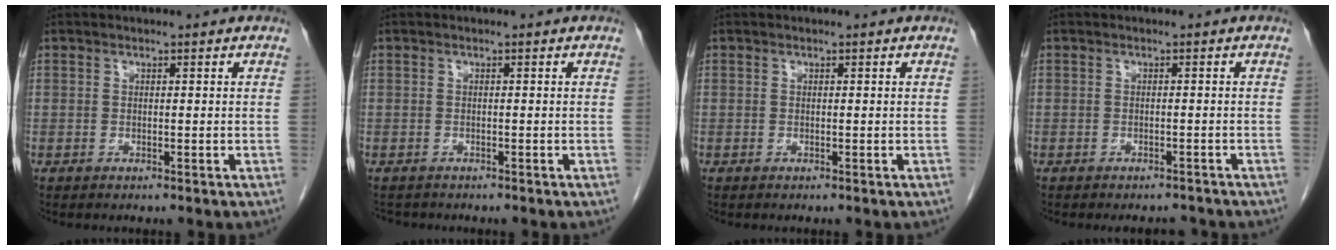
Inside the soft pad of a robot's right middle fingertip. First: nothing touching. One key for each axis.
{"total": 2.2, "fx": -2.0, "fy": 0.8, "fz": 0.4, "tx": -0.011, "ty": -0.007, "tz": -0.028}
{"total": 0.0}
{"total": 3.5, "fx": -3.3, "fy": 1.1, "fz": 0.7, "tx": -0.006, "ty": -0.004, "tz": -0.040}